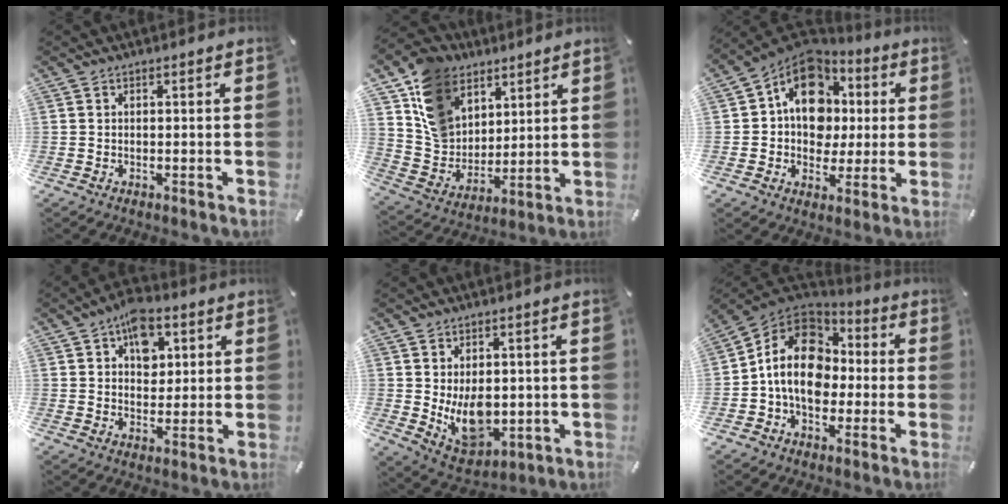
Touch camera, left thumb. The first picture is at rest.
{"total": 13.8, "force": [7.3, 10.7, 4.7], "torque": [-0.107, -0.033, 0.150]}
{"total": 14.1, "force": [3.5, 11.6, 7.2], "torque": [-0.121, -0.023, 0.069]}
{"total": 8.7, "force": [3.9, 6.2, 4.7], "torque": [-0.050, -0.013, 0.065]}
{"total": 11.0, "force": [0.3, 8.0, 7.6], "torque": [-0.108, -0.015, 0.015]}
{"total": 14.4, "force": [-0.8, 11.5, 8.5], "torque": [-0.173, 0.022, -0.012]}